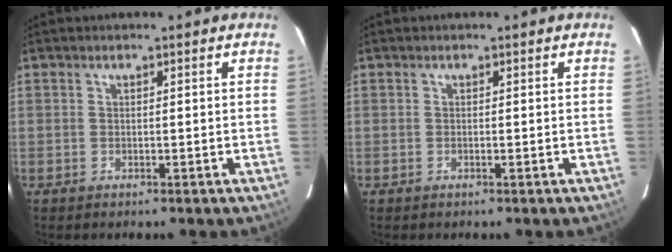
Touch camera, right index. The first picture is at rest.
{"total": 0.0}